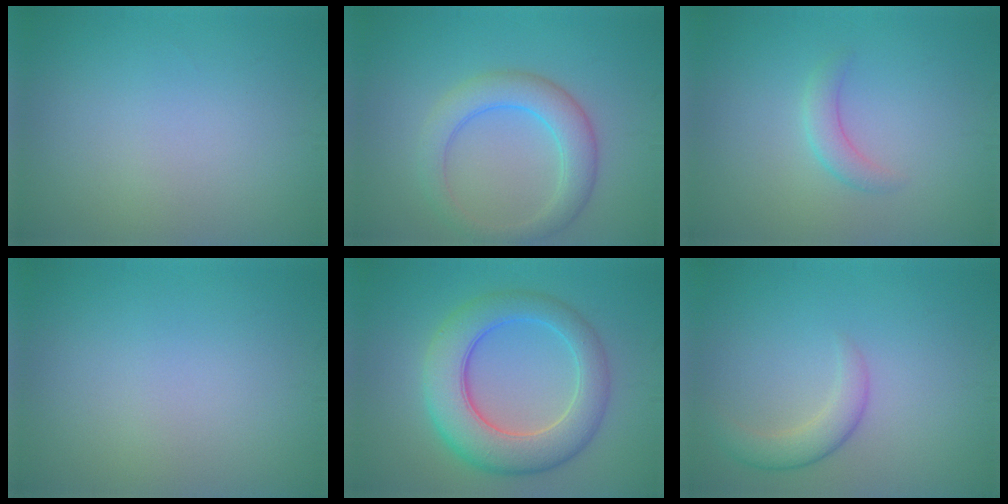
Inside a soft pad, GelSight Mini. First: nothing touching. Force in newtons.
{"total": 4.3, "press": 4.3, "slide": 0.2}
{"total": 1.7, "press": 1.7, "slide": 0.1}
{"total": 0.0}
{"total": 7.9, "press": 7.9, "slide": 0.1}
{"total": 2.6, "press": 2.6, "slide": 0.1}